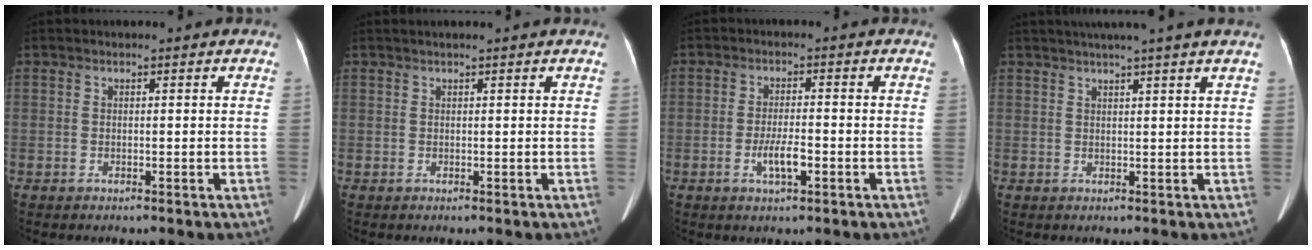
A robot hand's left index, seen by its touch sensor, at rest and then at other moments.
{"total": 2.3, "force": [1.9, -0.2, 1.2], "torque": [-0.014, 0.028, 0.031]}
{"total": 4.0, "force": [-1.6, 0.8, 3.6], "torque": [-0.071, -0.003, -0.027]}
{"total": 7.5, "force": [6.0, -1.5, 4.2], "torque": [-0.056, 0.019, 0.070]}